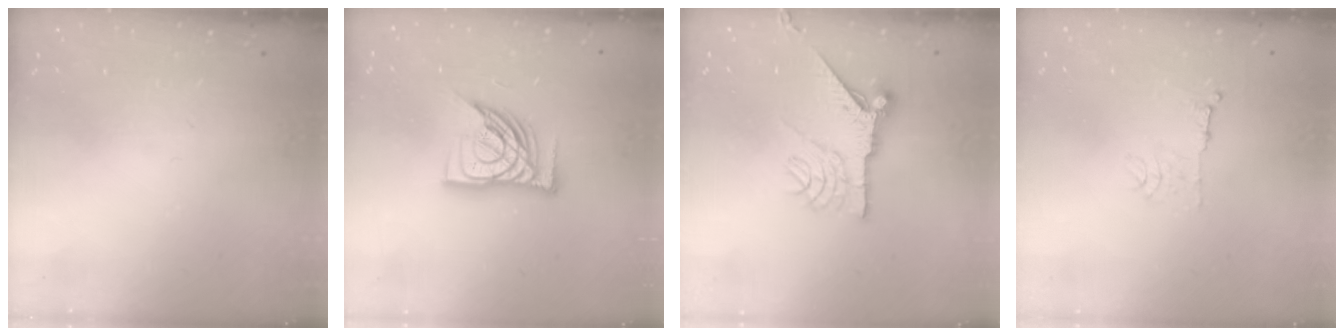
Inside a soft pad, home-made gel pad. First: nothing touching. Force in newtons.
{"total": 14.1, "press": 14.0, "slide": 1.8}
{"total": 10.5, "press": 10.5, "slide": 0.4}
{"total": 5.8, "press": 5.8, "slide": 0.5}